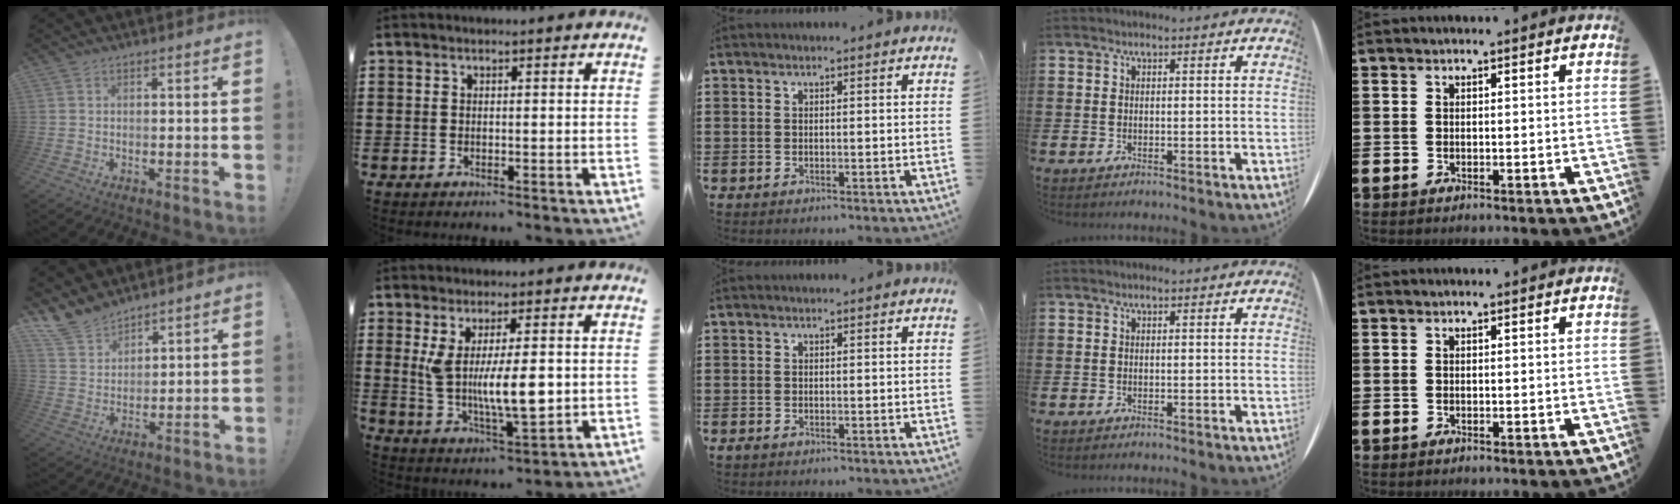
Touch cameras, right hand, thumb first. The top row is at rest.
{"thumb": {"total": 10.1, "force": [8.7, 4.6, 2.1], "torque": [-0.047, -0.063, 0.172]}, "index": {"total": 10.2, "force": [0.8, 3.2, 9.7], "torque": [-0.182, -0.013, 0.008]}}